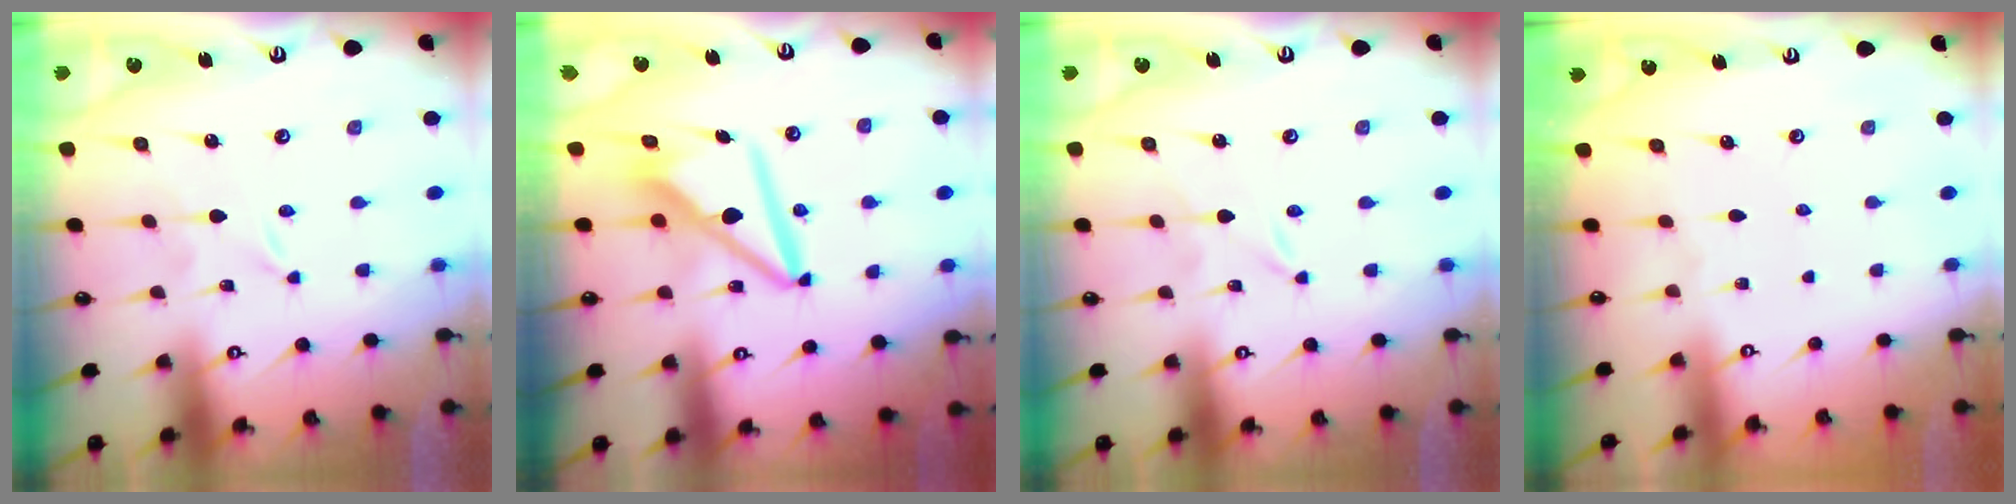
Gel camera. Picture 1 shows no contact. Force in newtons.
{"total": 10.7, "press": 10.7, "slide": 1.2}
{"total": 0.0}
{"total": 0.0}